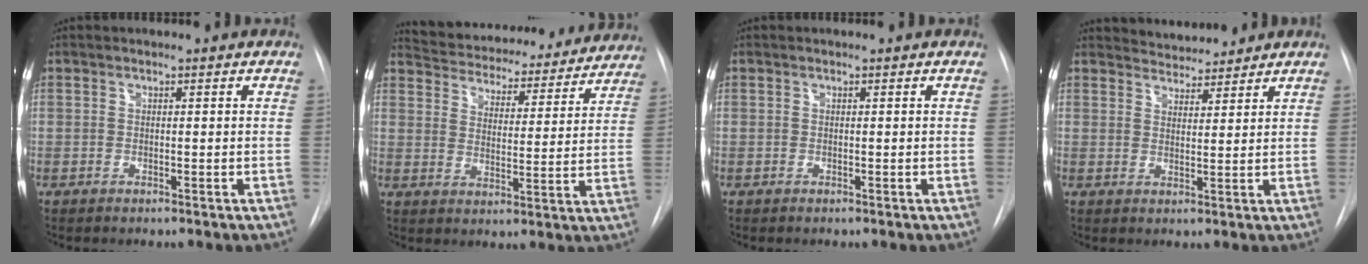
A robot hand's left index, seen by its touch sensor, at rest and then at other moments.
{"total": 24.0, "force": [22.2, 6.4, 6.5], "torque": [-0.111, -0.013, 0.285]}
{"total": 0.0}
{"total": 5.2, "force": [5.0, 1.2, 0.2], "torque": [-0.005, 0.012, 0.077]}